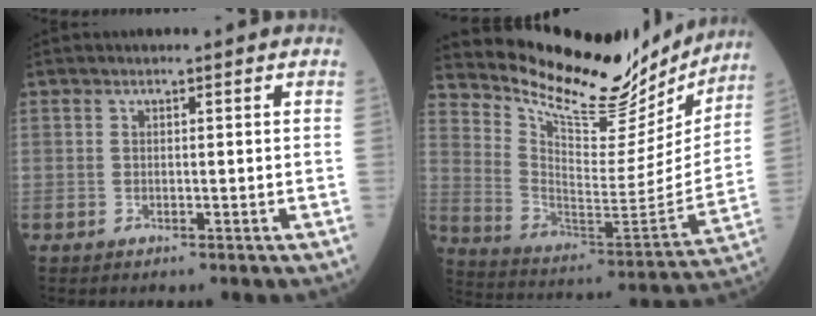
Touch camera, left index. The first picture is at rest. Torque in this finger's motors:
{"motor_torque": [1.07, -1.07, 0.57, 0.10]}